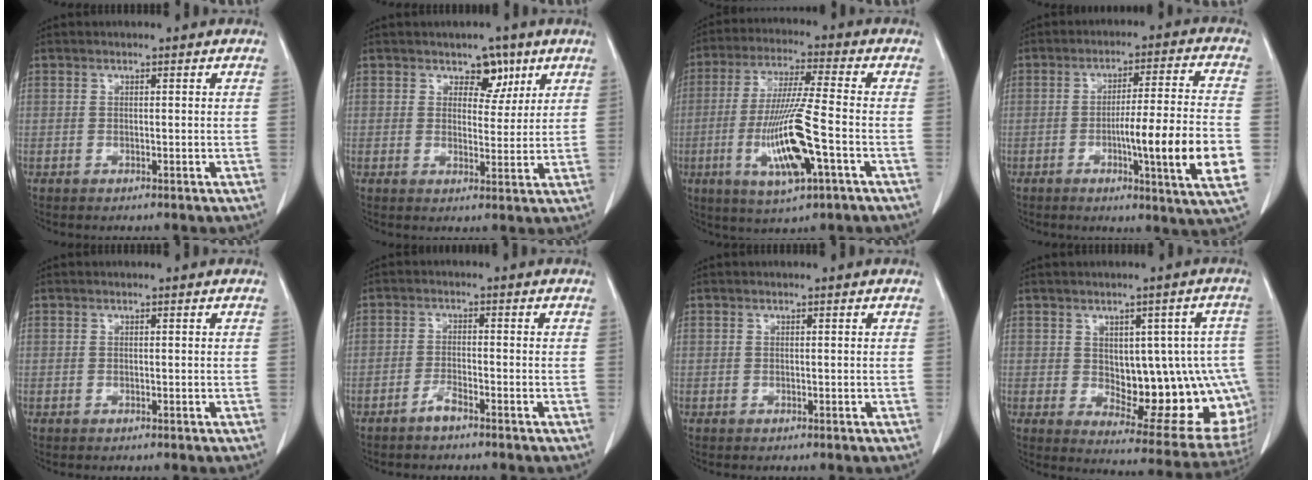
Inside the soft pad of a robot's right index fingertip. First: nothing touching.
{"total": 4.4, "force": [2.6, 2.8, 2.2], "torque": [-0.020, 0.002, 0.039]}
{"total": 13.5, "force": [-3.9, 0.8, 12.9], "torque": [-0.258, -0.017, -0.072]}
{"total": 14.7, "force": [-3.7, -0.6, 14.3], "torque": [-0.210, -0.015, -0.059]}
{"total": 0.0}
{"total": 2.1, "force": [-1.7, 0.1, 1.2], "torque": [-0.027, -0.002, -0.032]}
{"total": 0.0}
{"total": 17.5, "force": [-0.9, 8.0, 15.5], "torque": [-0.142, 0.018, 0.016]}